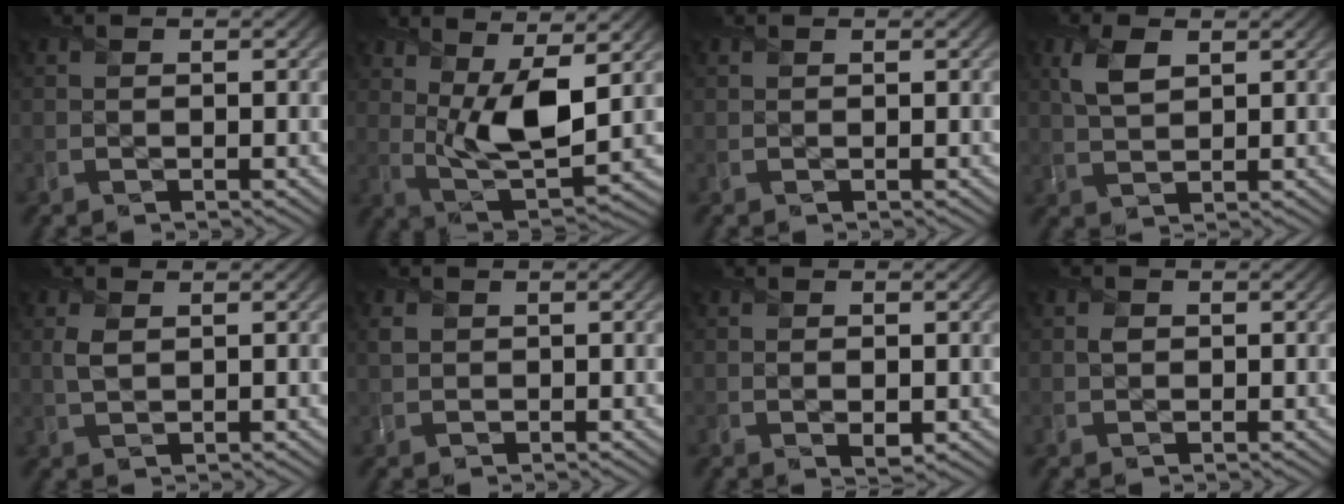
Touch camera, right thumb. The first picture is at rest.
{"total": 9.7, "force": [2.8, 4.0, 8.4], "torque": [-0.165, -0.009, 0.057]}
{"total": 0.0}
{"total": 3.8, "force": [1.8, 1.8, 2.8], "torque": [-0.071, 0.004, 0.036]}
{"total": 2.0, "force": [0.8, 1.0, 1.6], "torque": [-0.045, 0.001, 0.016]}
{"total": 1.0, "force": [0.6, 0.8, 0.4], "torque": [-0.012, 0.002, 0.011]}
{"total": 1.3, "force": [0.0, 0.5, 1.2], "torque": [-0.023, -0.006, 0.004]}
{"total": 0.9, "force": [0.2, 0.8, 0.3], "torque": [-0.008, -0.002, 0.006]}